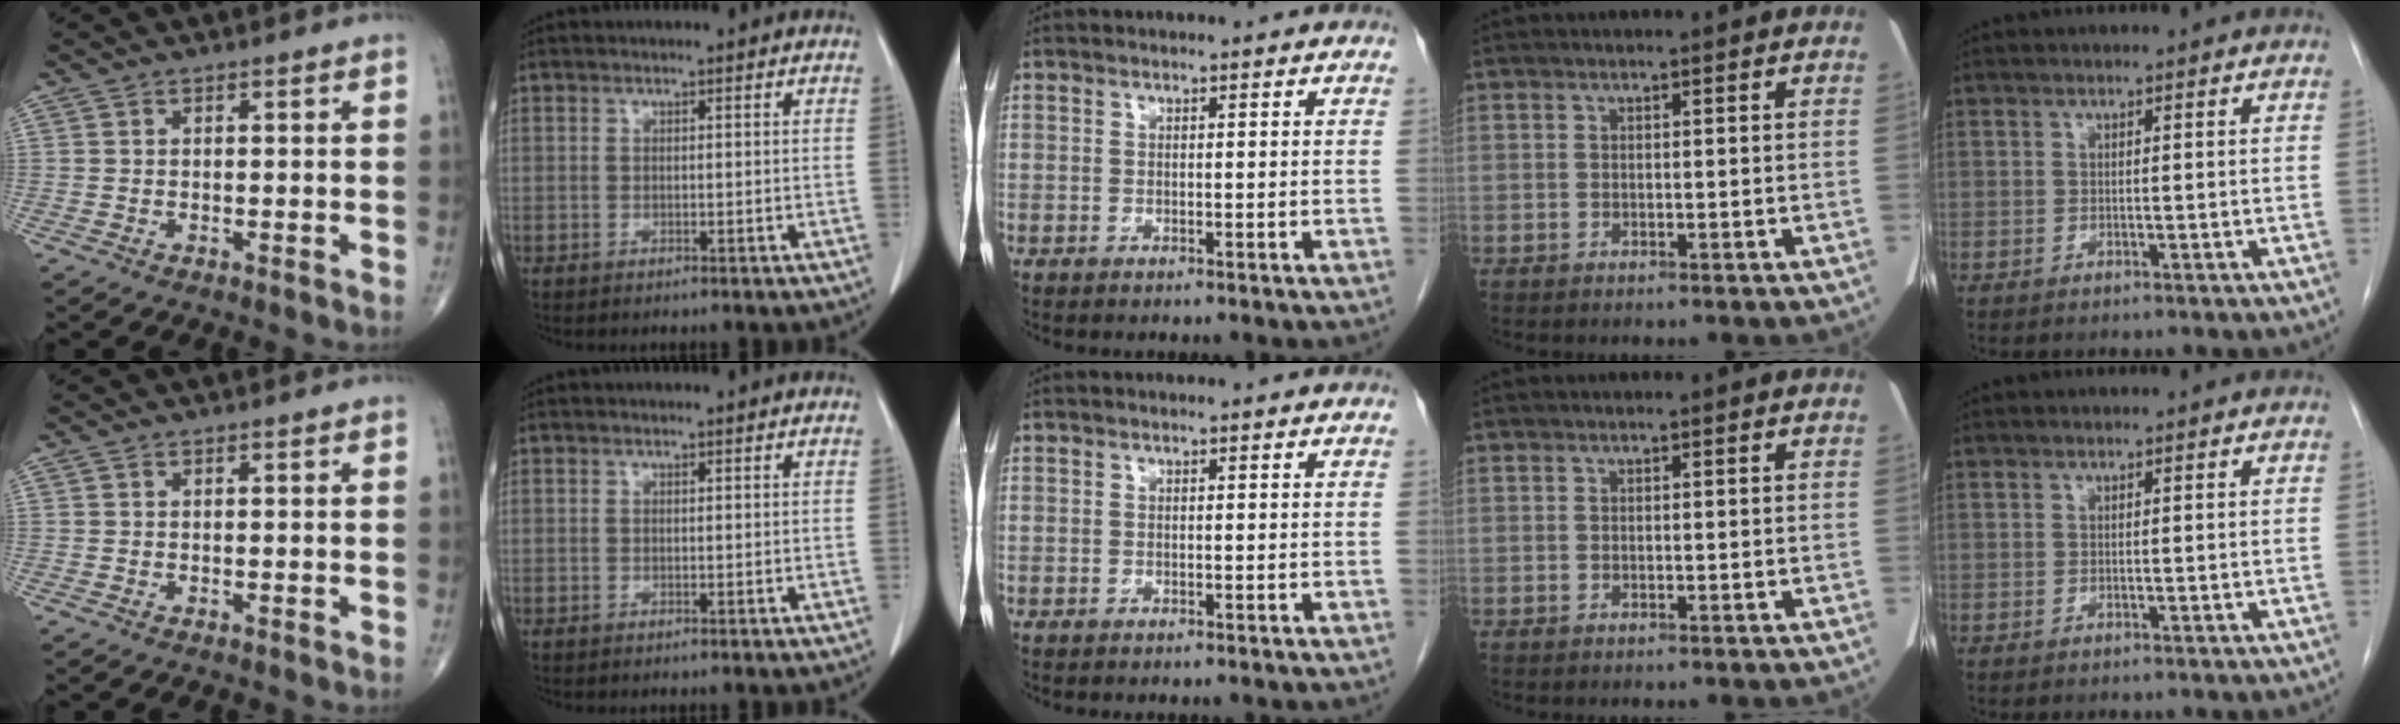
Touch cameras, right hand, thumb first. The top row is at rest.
{}